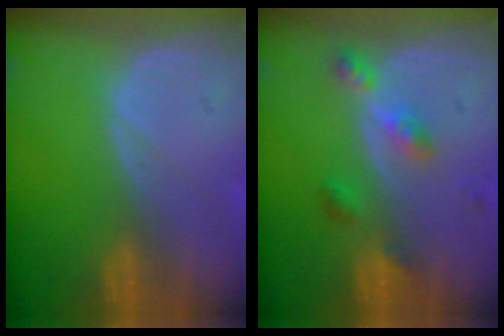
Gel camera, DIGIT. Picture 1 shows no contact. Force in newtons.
{"total": 4.7, "press": 4.2, "slide": 2.0}